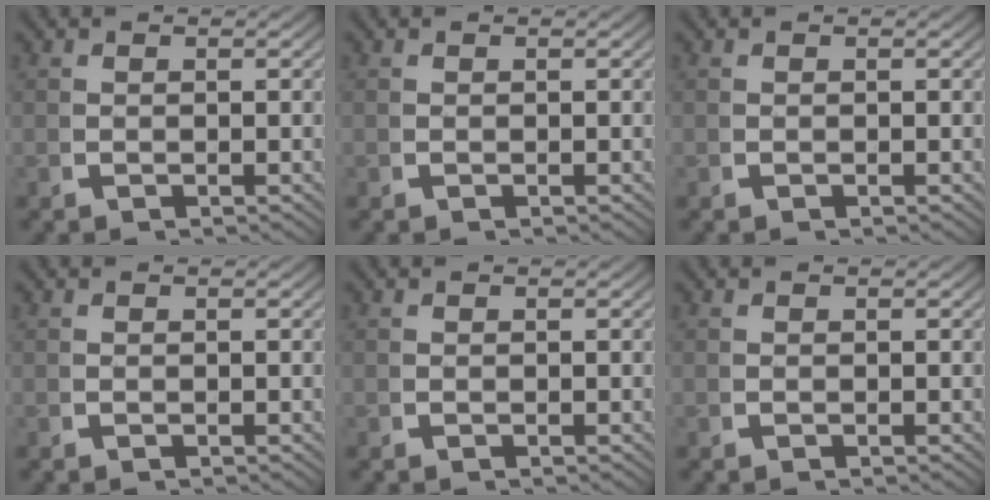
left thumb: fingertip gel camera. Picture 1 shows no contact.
{"total": 0.0}
{"total": 0.0}
{"total": 0.0}
{"total": 0.0}
{"total": 0.0}